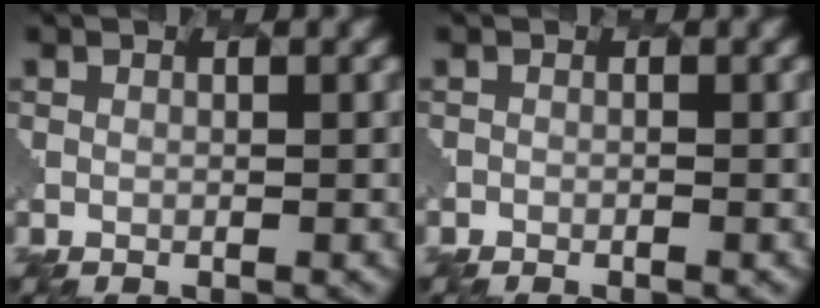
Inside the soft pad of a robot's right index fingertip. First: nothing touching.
{"total": 1.8, "force": [-1.6, 0.5, -0.6], "torque": [0.001, -0.005, -0.017]}